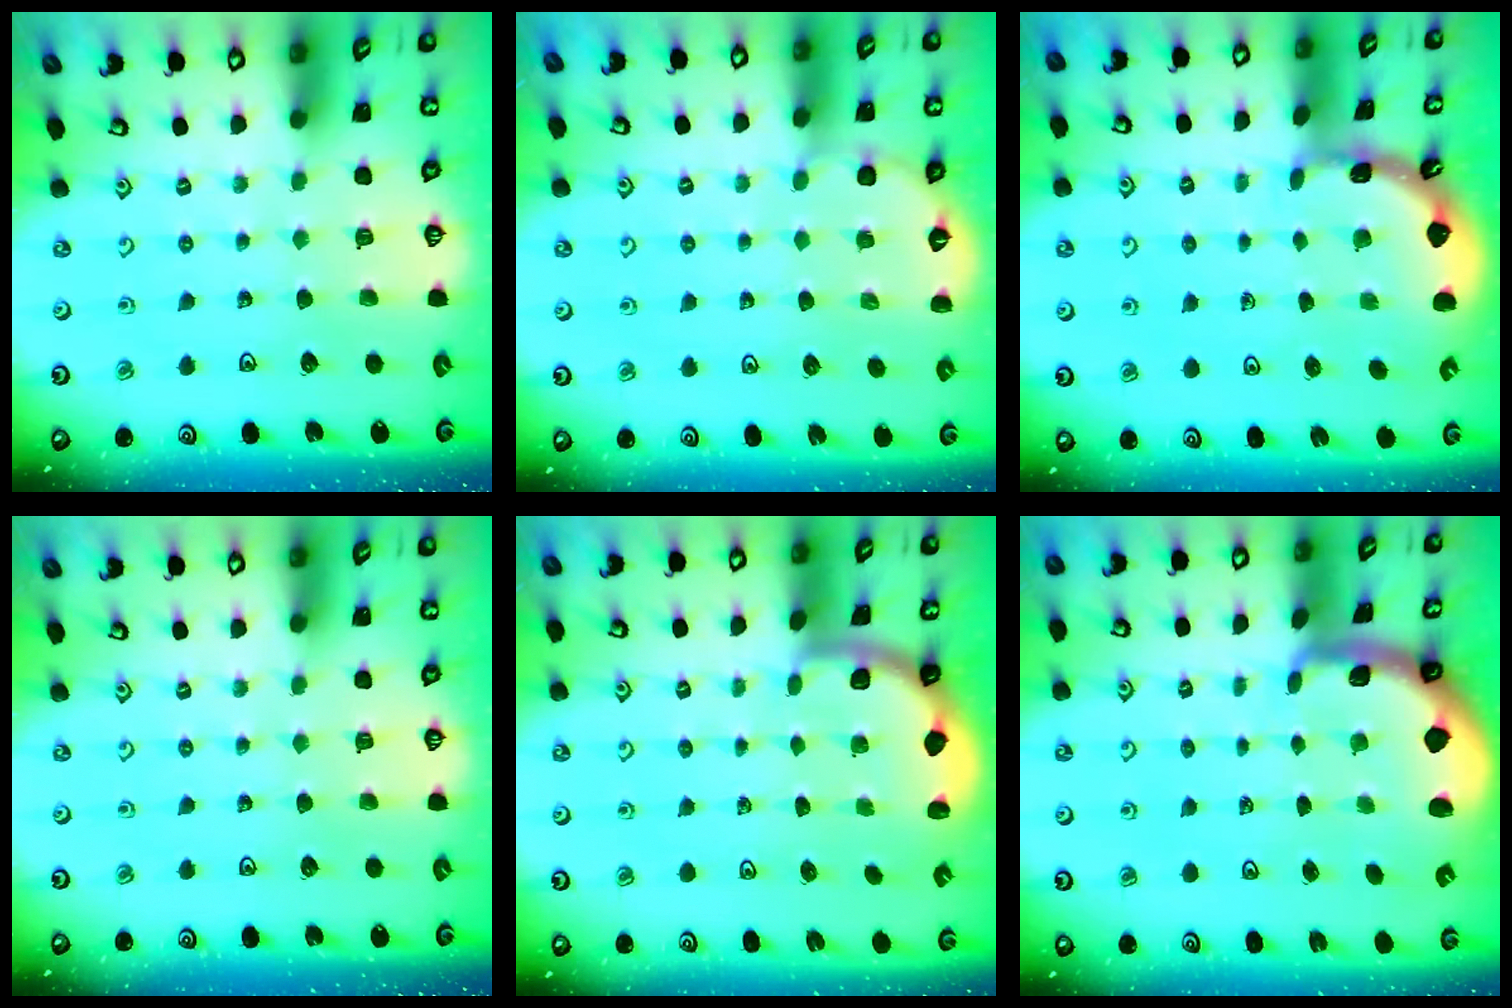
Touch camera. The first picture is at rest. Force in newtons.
{"total": 3.3, "press": 2.9, "slide": 1.6}
{"total": 1.8, "press": 1.8, "slide": 0.1}
{"total": 0.0}
{"total": 1.7, "press": 1.7, "slide": 0.3}
{"total": 1.9, "press": 1.9, "slide": 0.6}